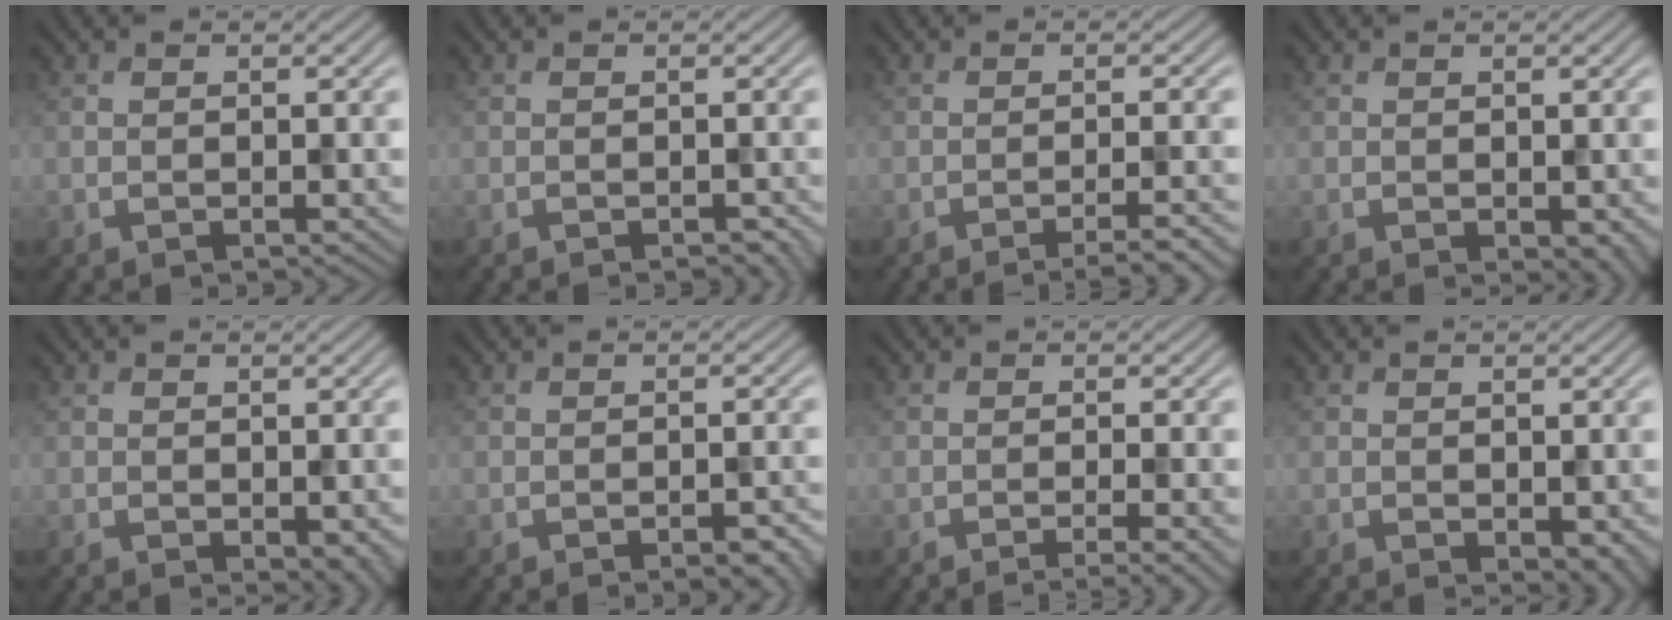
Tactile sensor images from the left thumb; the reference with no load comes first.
{"total": 1.4, "force": [-1.2, 0.4, 0.7], "torque": [-0.007, -0.002, -0.012]}
{"total": 4.7, "force": [-2.9, 0.7, 3.7], "torque": [-0.043, 0.013, -0.055]}
{"total": 1.7, "force": [-0.4, 0.9, 1.3], "torque": [-0.018, -0.010, -0.001]}
{"total": 2.0, "force": [-0.5, 1.1, 1.5], "torque": [-0.020, -0.011, -0.001]}
{"total": 2.7, "force": [-1.7, 0.7, 1.9], "torque": [-0.024, 0.000, -0.019]}
{"total": 3.6, "force": [-1.8, 0.6, 3.1], "torque": [-0.038, 0.002, -0.035]}
{"total": 2.1, "force": [-0.4, 1.3, 1.7], "torque": [-0.023, -0.009, 0.000]}